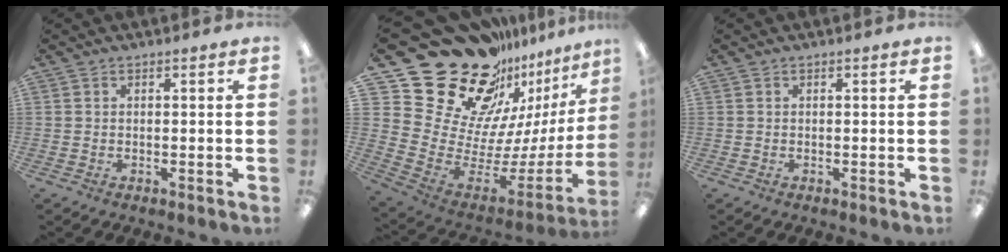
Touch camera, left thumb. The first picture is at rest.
{"total": 29.5, "force": [19.7, 16.5, 14.6], "torque": [-0.235, -0.183, 0.412]}
{"total": 0.0}